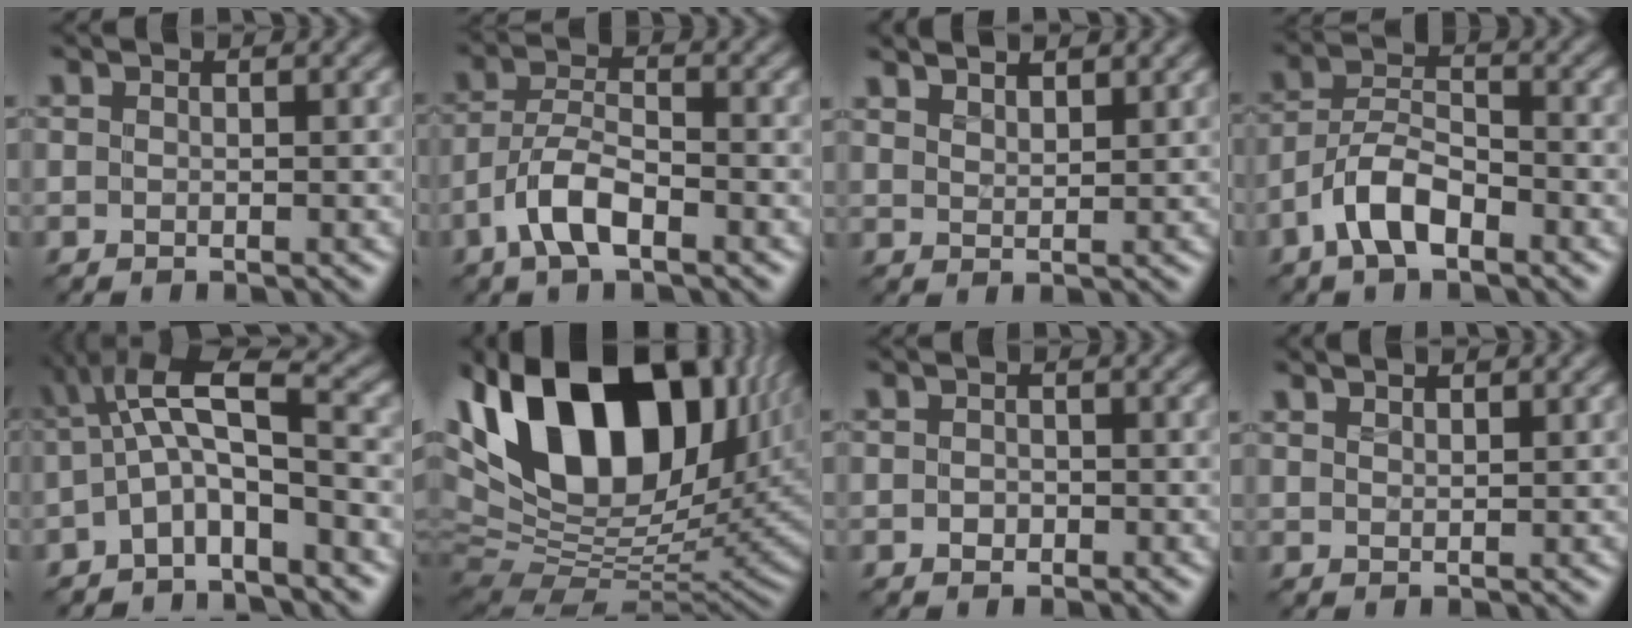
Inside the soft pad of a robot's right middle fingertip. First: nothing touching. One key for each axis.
{"total": 4.5, "fx": -2.4, "fy": 1.7, "fz": 3.4, "tx": -0.066, "ty": 0.007, "tz": -0.052}
{"total": 3.4, "fx": 2.9, "fy": 1.1, "fz": 1.4, "tx": -0.015, "ty": 0.009, "tz": 0.036}
{"total": 4.8, "fx": -2.8, "fy": 2.0, "fz": 3.3, "tx": -0.057, "ty": 0.011, "tz": -0.058}
{"total": 5.0, "fx": -0.9, "fy": 1.5, "fz": 4.7, "tx": -0.086, "ty": 0.015, "tz": -0.028}
{"total": 20.3, "fx": 8.1, "fy": 11.4, "fz": 14.7, "tx": -0.280, "ty": 0.048, "tz": 0.131}
{"total": 0.8, "fx": -0.2, "fy": 0.7, "fz": 0.4, "tx": -0.006, "ty": -0.004, "tz": -0.005}
{"total": 1.6, "fx": 1.5, "fy": 0.4, "fz": 0.5, "tx": -0.004, "ty": 0.002, "tz": 0.021}